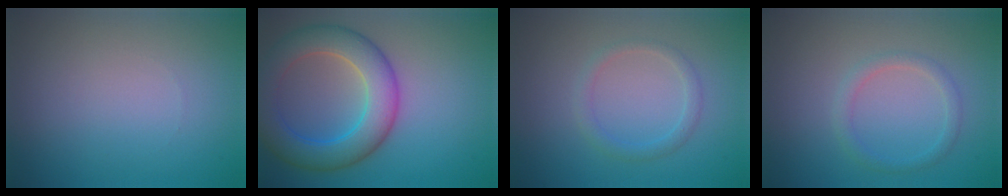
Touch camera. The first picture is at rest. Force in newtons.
{"total": 7.1, "press": 7.1, "slide": 0.2}
{"total": 1.6, "press": 1.6, "slide": 0.0}
{"total": 1.6, "press": 1.6, "slide": 0.1}